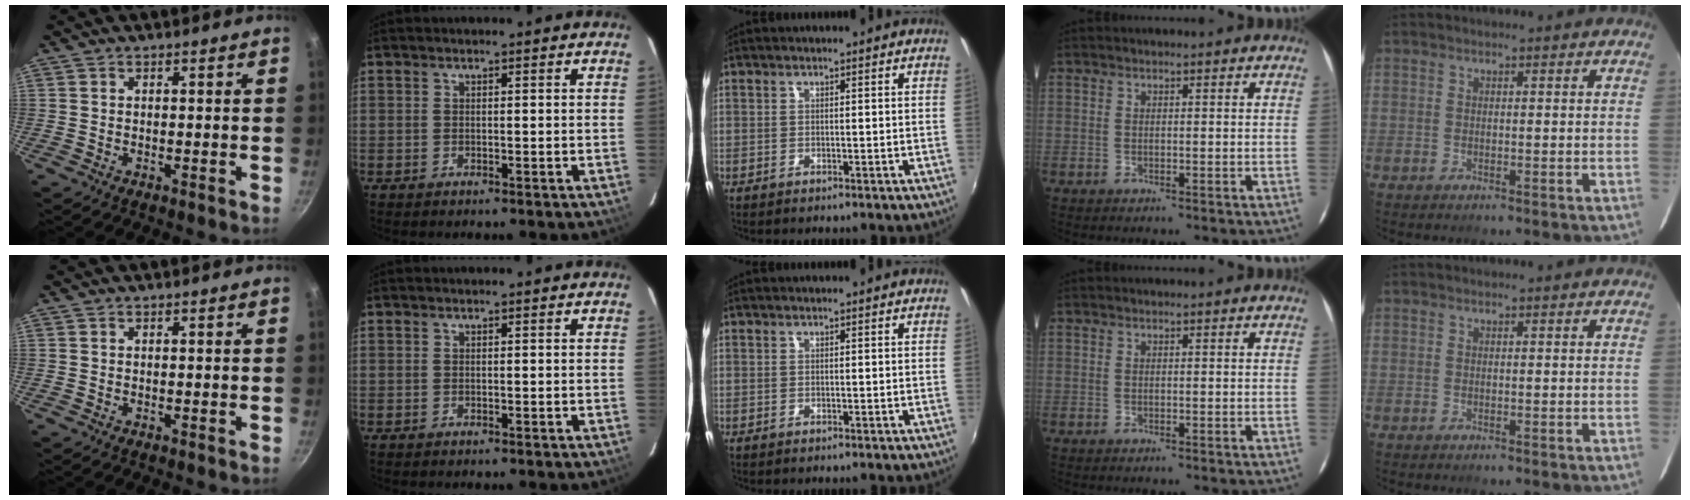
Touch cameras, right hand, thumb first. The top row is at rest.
{}